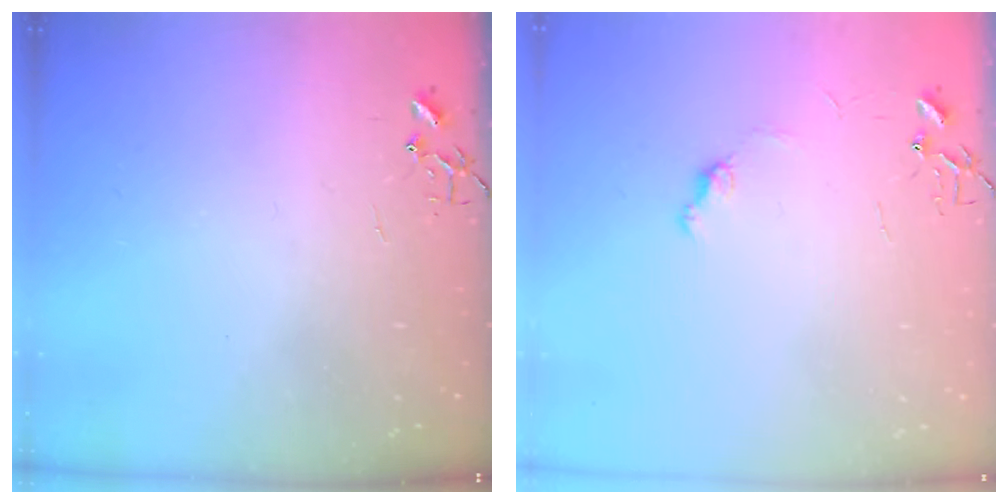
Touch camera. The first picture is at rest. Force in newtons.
{"total": 5.8, "press": 5.7, "slide": 0.6}